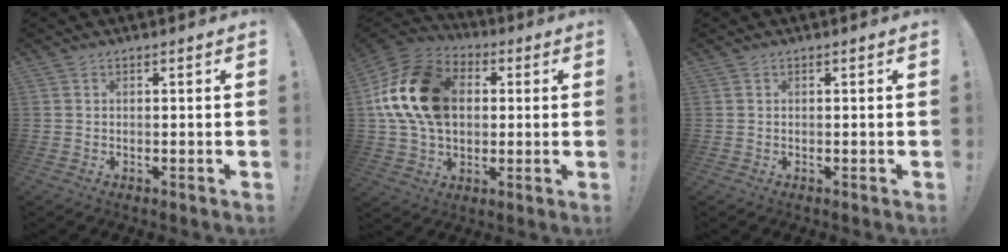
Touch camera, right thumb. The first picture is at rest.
{"total": 21.5, "force": [3.7, 15.7, 14.3], "torque": [-0.248, 0.007, 0.074]}
{"total": 0.0}